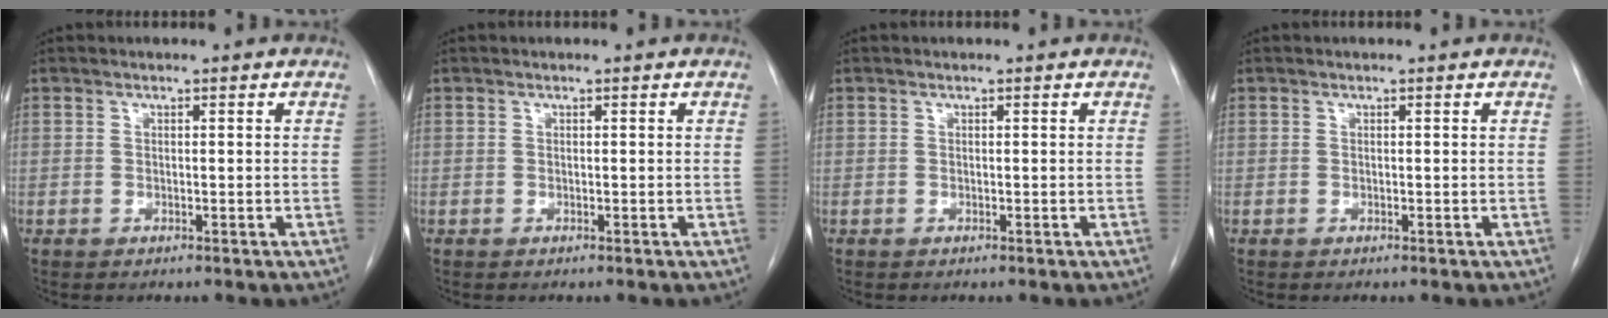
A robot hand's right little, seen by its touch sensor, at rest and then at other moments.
{"total": 0.0}
{"total": 0.0}
{"total": 0.0}